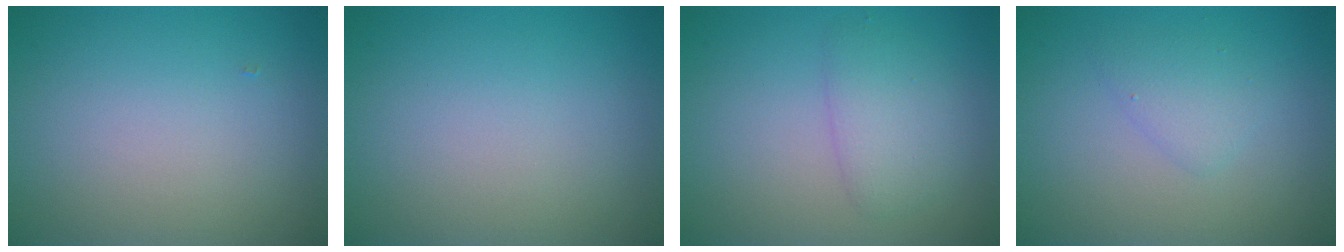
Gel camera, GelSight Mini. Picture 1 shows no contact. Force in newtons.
{"total": 0.0}
{"total": 2.6, "press": 2.6, "slide": 0.1}
{"total": 1.7, "press": 1.7, "slide": 0.1}